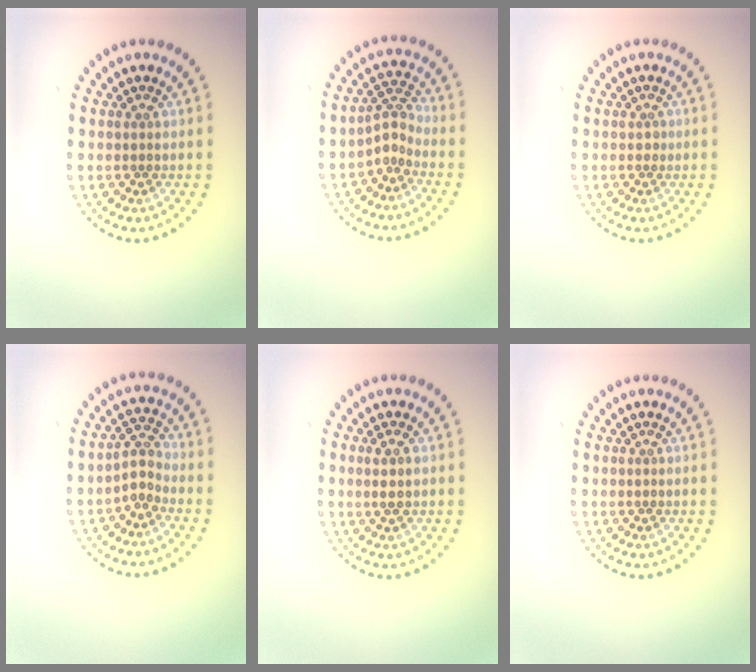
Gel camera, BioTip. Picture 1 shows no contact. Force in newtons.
{"total": 2.2, "press": 1.5, "slide": 1.6}
{"total": 0.5, "press": 0.4, "slide": 0.4}
{"total": 2.0, "press": 1.6, "slide": 1.3}
{"total": 1.5, "press": 1.2, "slide": 0.9}
{"total": 0.0}